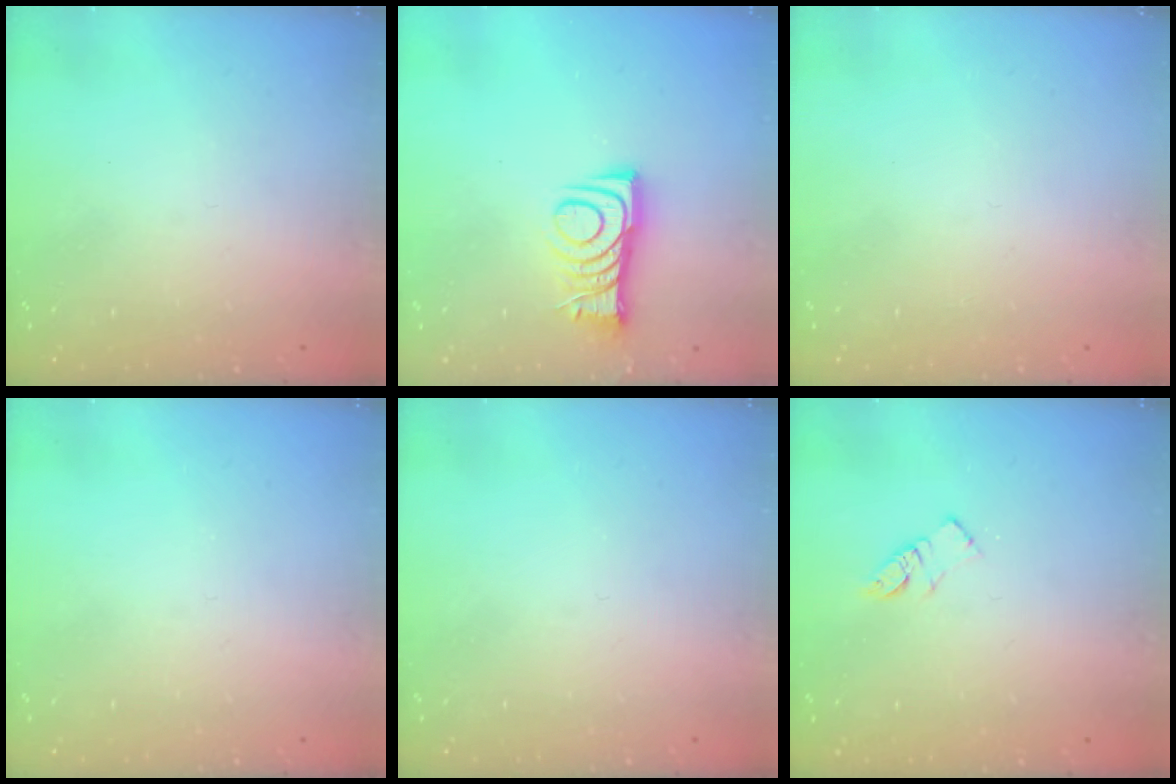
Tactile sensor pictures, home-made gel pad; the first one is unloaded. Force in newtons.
{"total": 8.8, "press": 8.8, "slide": 0.6}
{"total": 1.6, "press": 1.6, "slide": 0.1}
{"total": 0.0}
{"total": 0.0}
{"total": 5.8, "press": 5.8, "slide": 0.4}